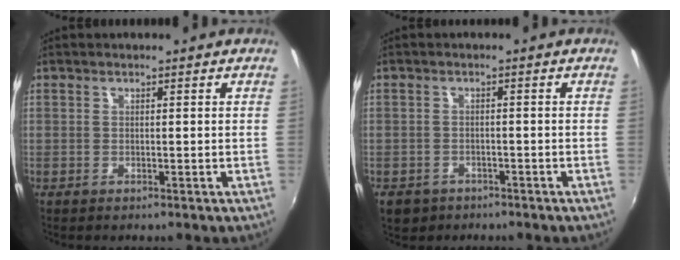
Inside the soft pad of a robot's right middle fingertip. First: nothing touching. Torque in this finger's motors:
{"motor_torque": [-0.09, -0.23, -0.06, 0.02]}